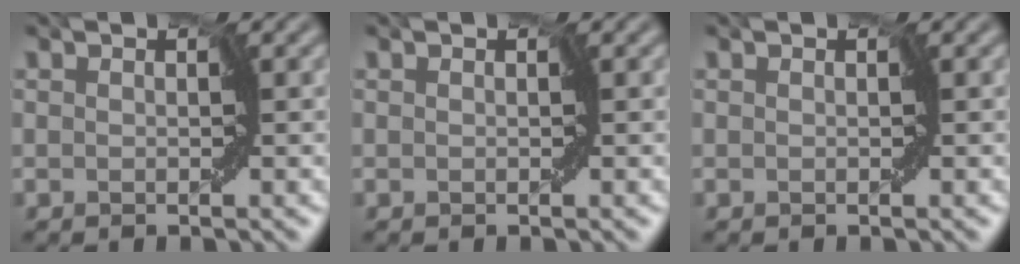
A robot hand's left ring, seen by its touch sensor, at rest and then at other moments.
{"total": 0.0}
{"total": 0.0}